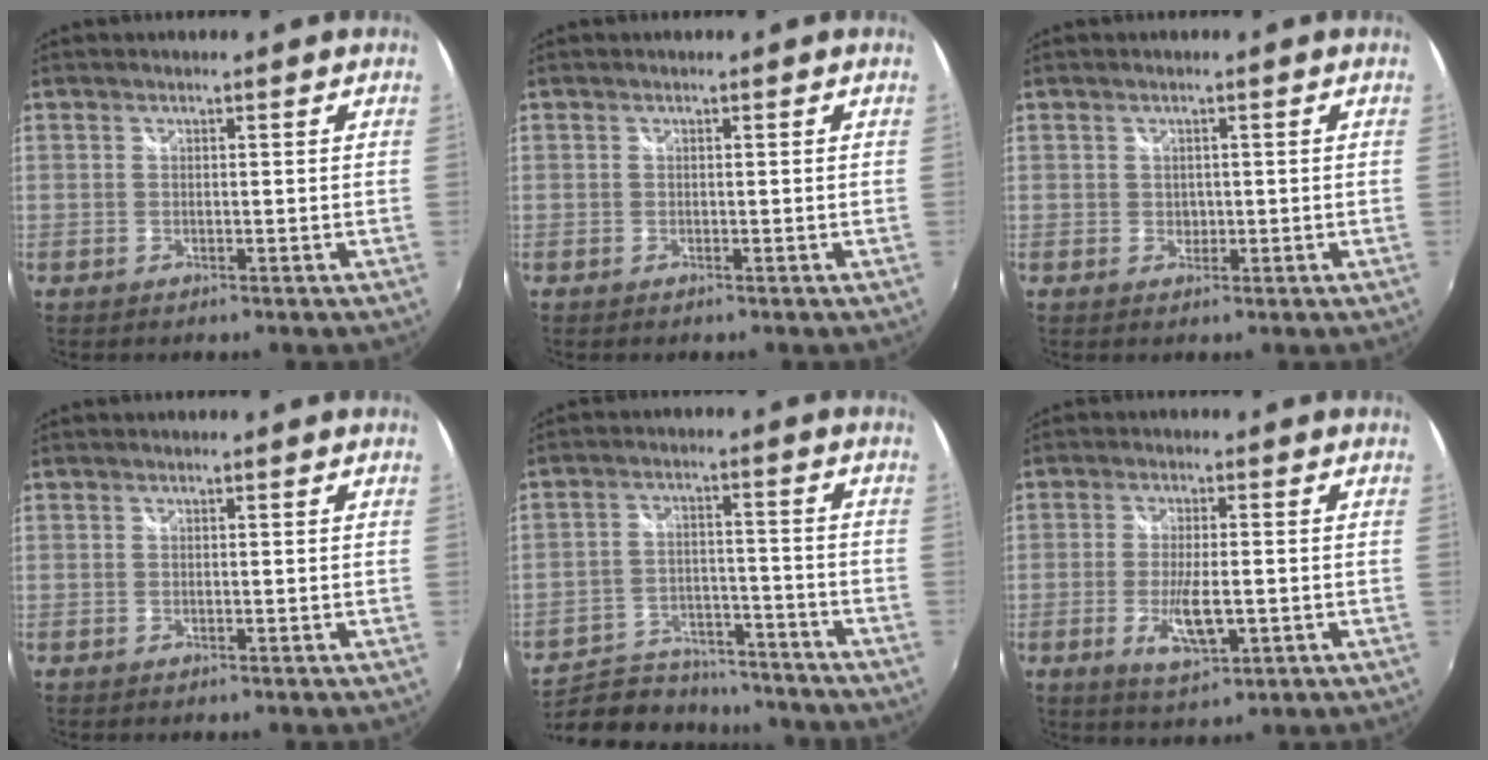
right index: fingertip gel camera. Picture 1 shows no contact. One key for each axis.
{"total": 0.0}
{"total": 1.3, "fx": 0.1, "fy": 1.3, "fz": 0.3, "tx": 0.000, "ty": 0.000, "tz": 0.002}
{"total": 0.0}
{"total": 19.6, "fx": -16.4, "fy": 8.0, "fz": 7.1, "tx": -0.161, "ty": 0.005, "tz": -0.229}
{"total": 7.2, "fx": -2.1, "fy": 2.2, "fz": 6.5, "tx": -0.125, "ty": -0.016, "tz": -0.032}